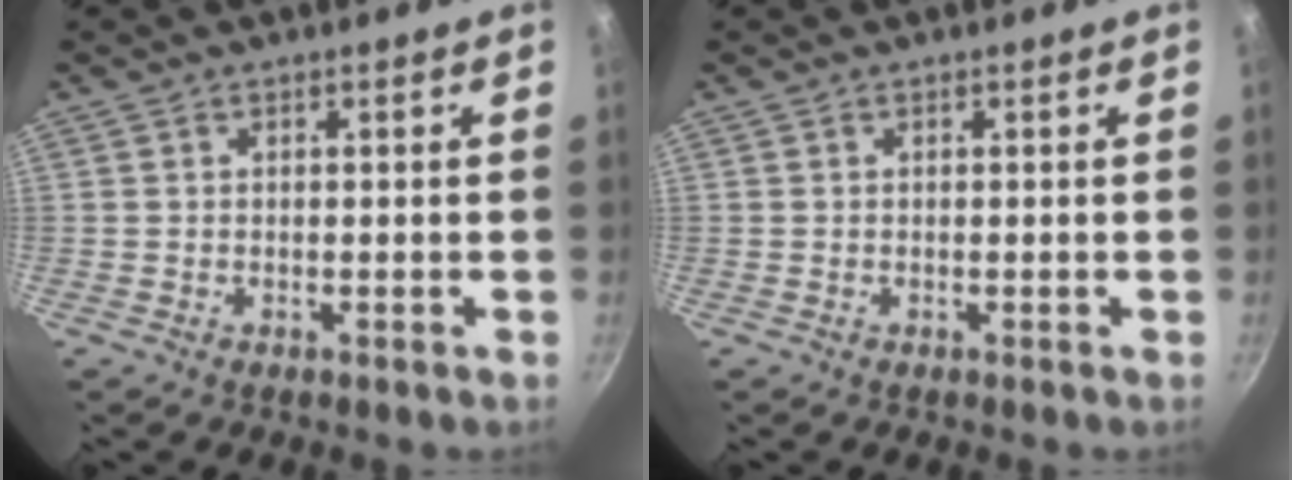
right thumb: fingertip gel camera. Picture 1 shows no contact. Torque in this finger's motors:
{"motor_torque": [-0.09, 0.00, 0.06, -0.06, 0.00]}